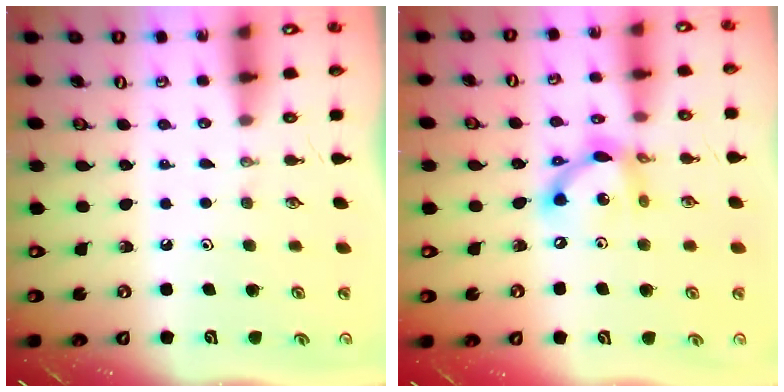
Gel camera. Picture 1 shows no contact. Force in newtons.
{"total": 13.0, "press": 13.0, "slide": 0.6}